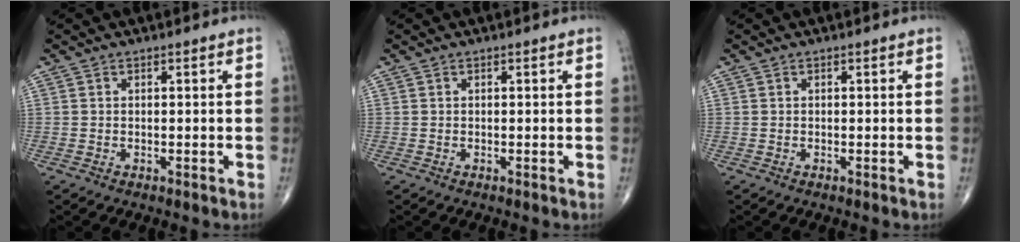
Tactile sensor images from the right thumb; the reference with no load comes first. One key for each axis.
{"total": 0.0}
{"total": 0.0}